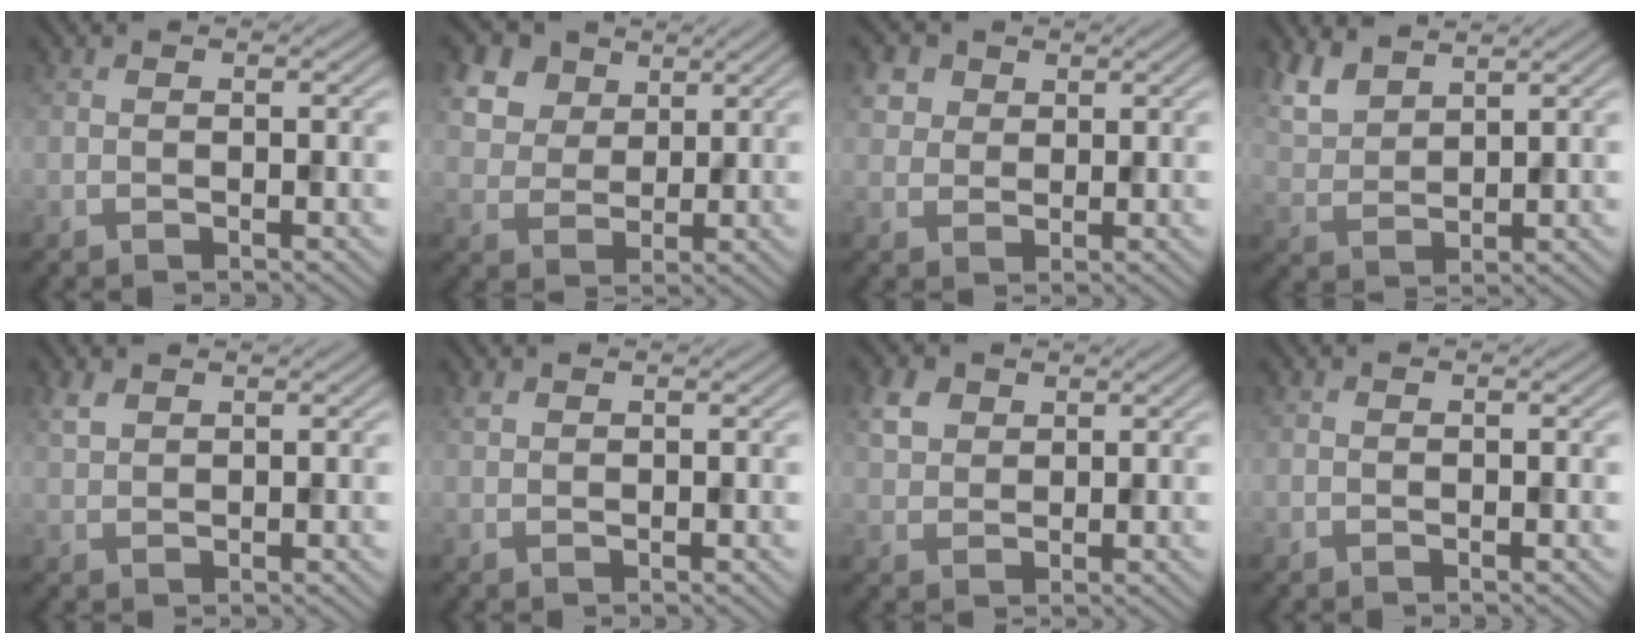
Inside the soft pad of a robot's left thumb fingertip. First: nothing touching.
{"total": 9.0, "force": [4.8, 6.4, 4.2], "torque": [-0.168, 0.007, 0.103]}
{"total": 3.9, "force": [1.9, 3.1, 1.5], "torque": [-0.053, -0.002, 0.043]}
{"total": 5.2, "force": [4.0, 2.0, 2.5], "torque": [-0.072, 0.002, 0.089]}
{"total": 1.7, "force": [1.2, 0.7, 1.0], "torque": [-0.029, 0.002, 0.030]}
{"total": 0.7, "force": [0.6, 0.3, 0.3], "torque": [-0.011, 0.001, 0.014]}
{"total": 3.6, "force": [1.8, 2.6, 1.7], "torque": [-0.047, 0.005, 0.038]}
{"total": 0.0}